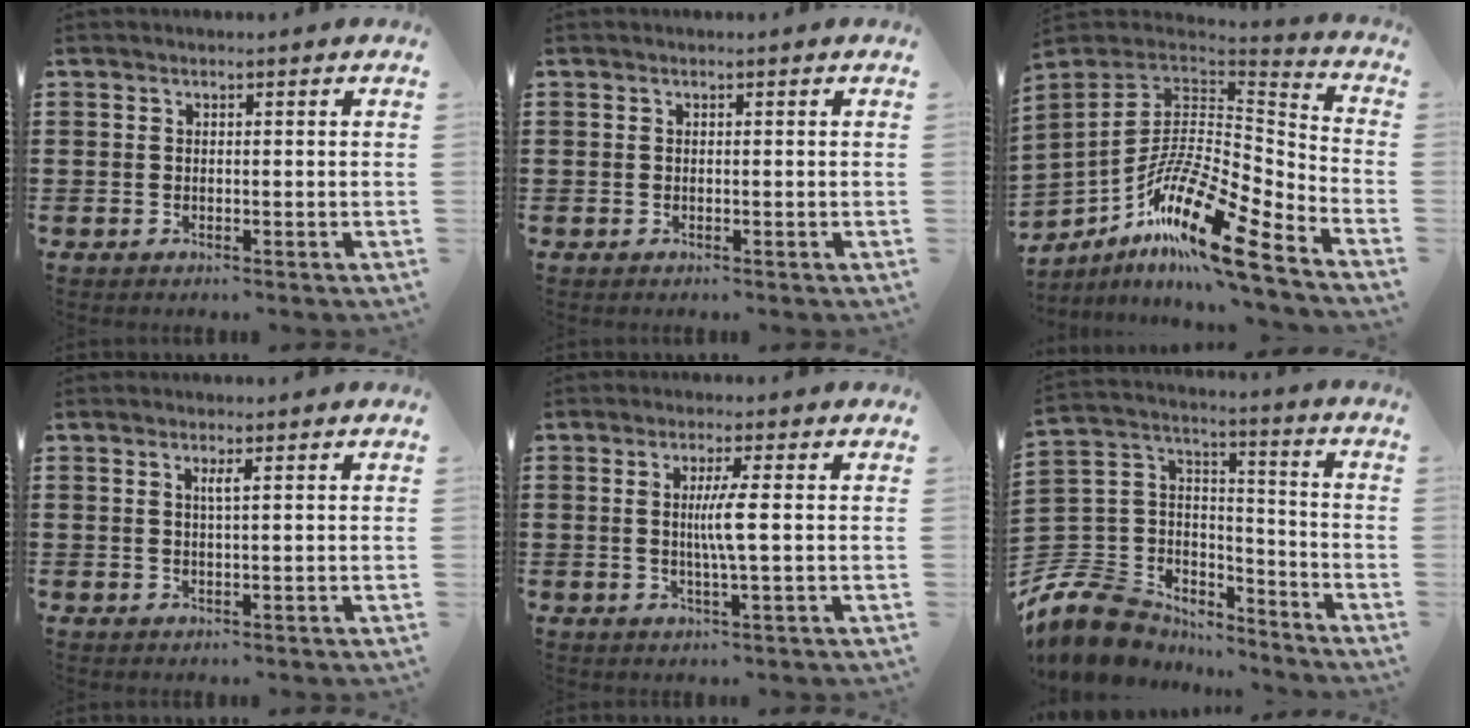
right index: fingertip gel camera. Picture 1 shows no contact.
{"total": 0.0}
{"total": 17.8, "force": [-11.3, 4.7, 12.9], "torque": [-0.261, 0.016, -0.210]}
{"total": 1.3, "force": [0.4, -0.1, 1.2], "torque": [-0.024, -0.001, 0.006]}
{"total": 4.1, "force": [0.3, -0.5, 4.0], "torque": [-0.075, -0.008, 0.000]}
{"total": 10.7, "force": [-8.2, 6.5, 2.5], "torque": [-0.103, 0.009, -0.163]}